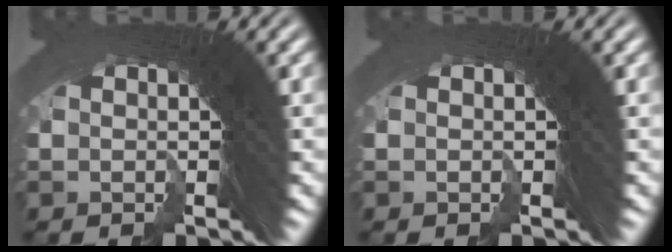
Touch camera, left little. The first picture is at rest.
{"total": 0.0}